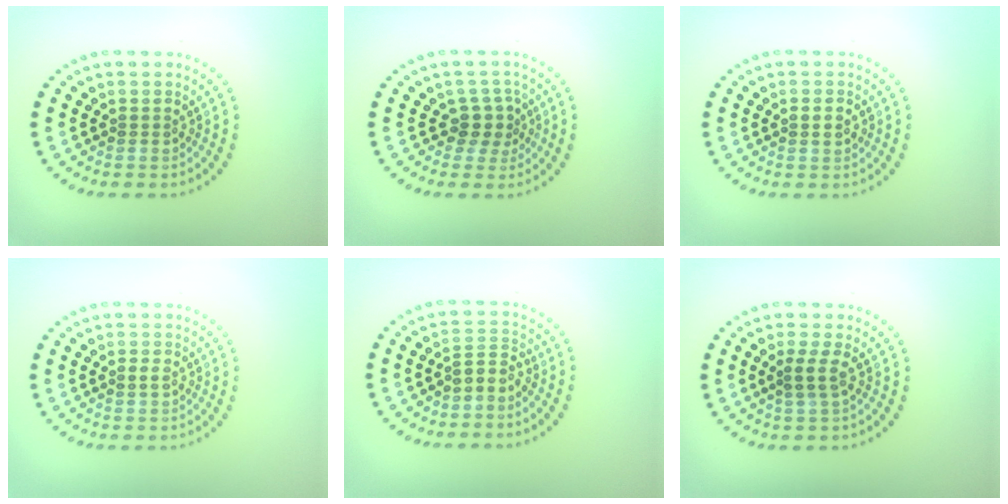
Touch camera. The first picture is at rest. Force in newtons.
{"total": 2.4, "press": 2.0, "slide": 1.4}
{"total": 0.8, "press": 0.8, "slide": 0.2}
{"total": 0.9, "press": 0.9, "slide": 0.2}
{"total": 2.1, "press": 1.5, "slide": 1.5}
{"total": 1.7, "press": 1.4, "slide": 1.0}